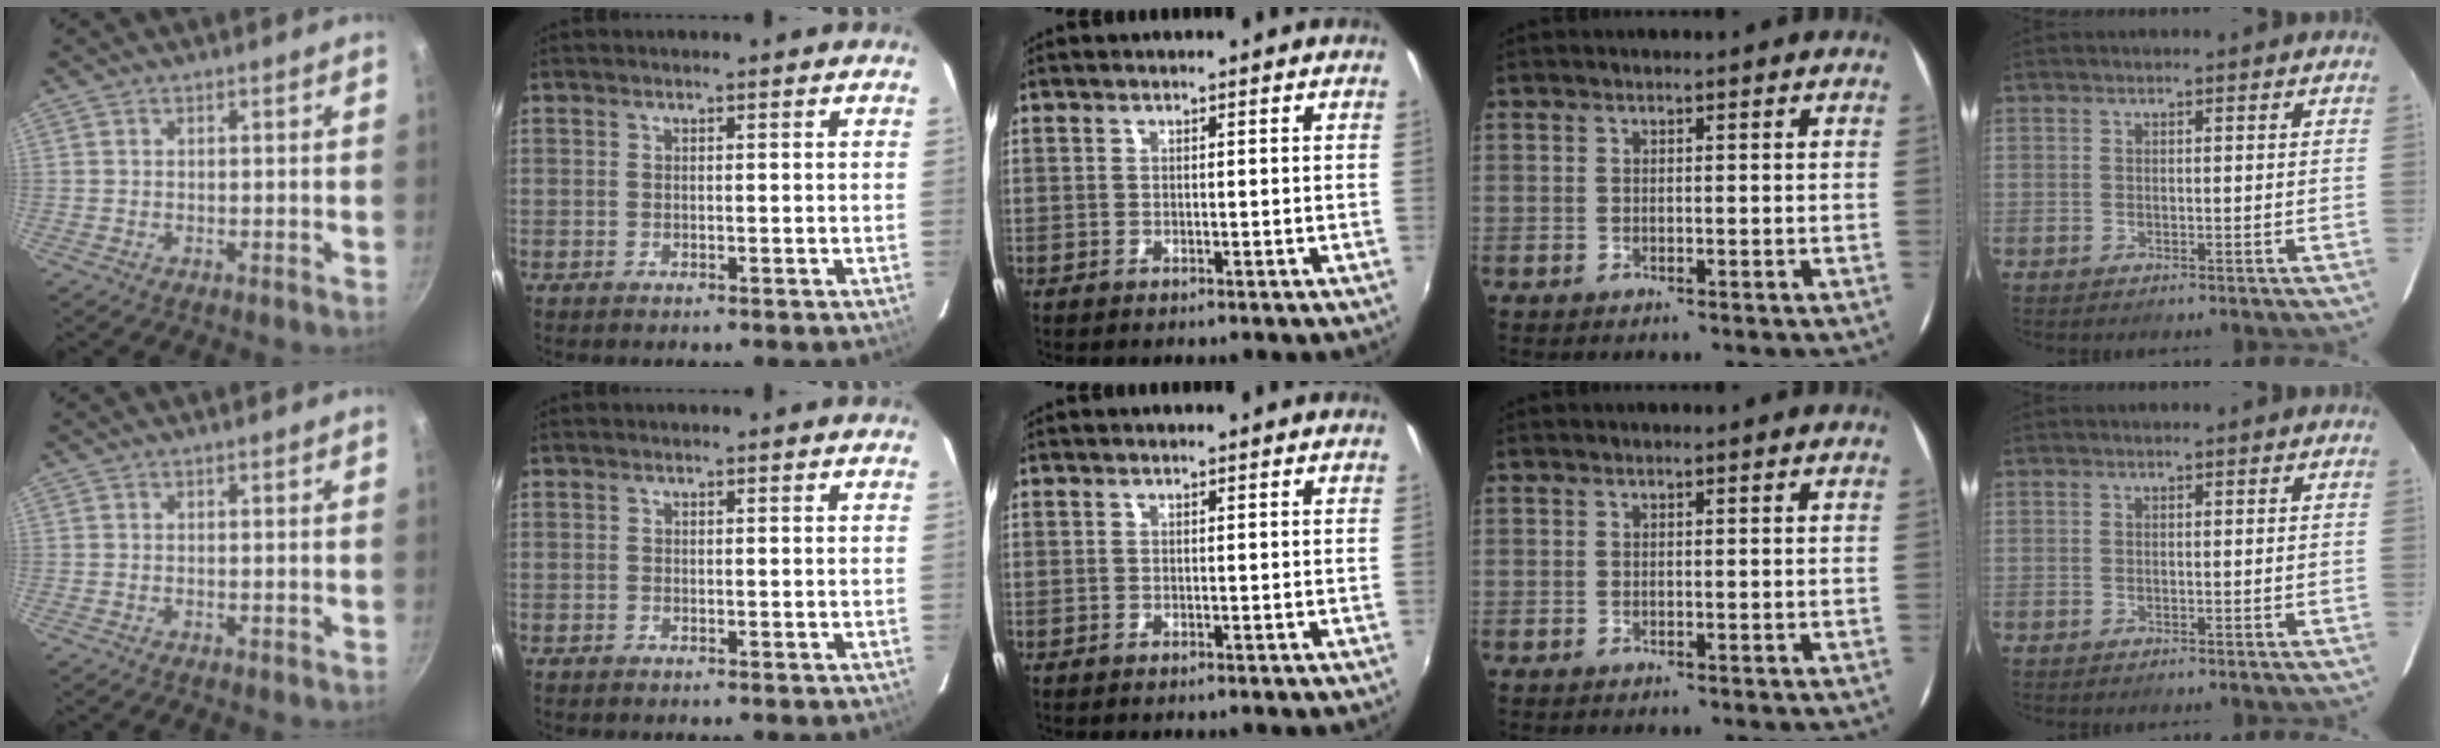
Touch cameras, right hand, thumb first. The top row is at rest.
{}